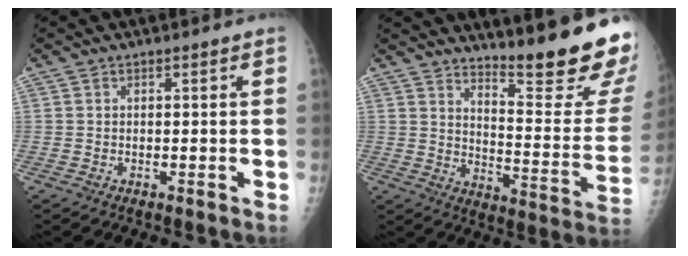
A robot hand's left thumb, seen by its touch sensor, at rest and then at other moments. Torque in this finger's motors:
{"motor_torque": [0.46, 0.33, 0.07, -0.12, 0.09]}